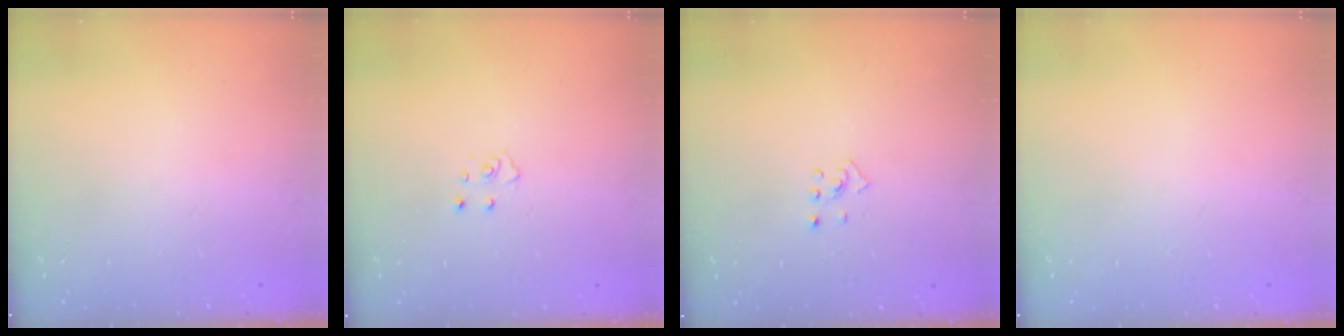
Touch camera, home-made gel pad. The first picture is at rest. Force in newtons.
{"total": 3.8, "press": 3.8, "slide": 0.3}
{"total": 2.5, "press": 2.4, "slide": 0.8}
{"total": 0.0}